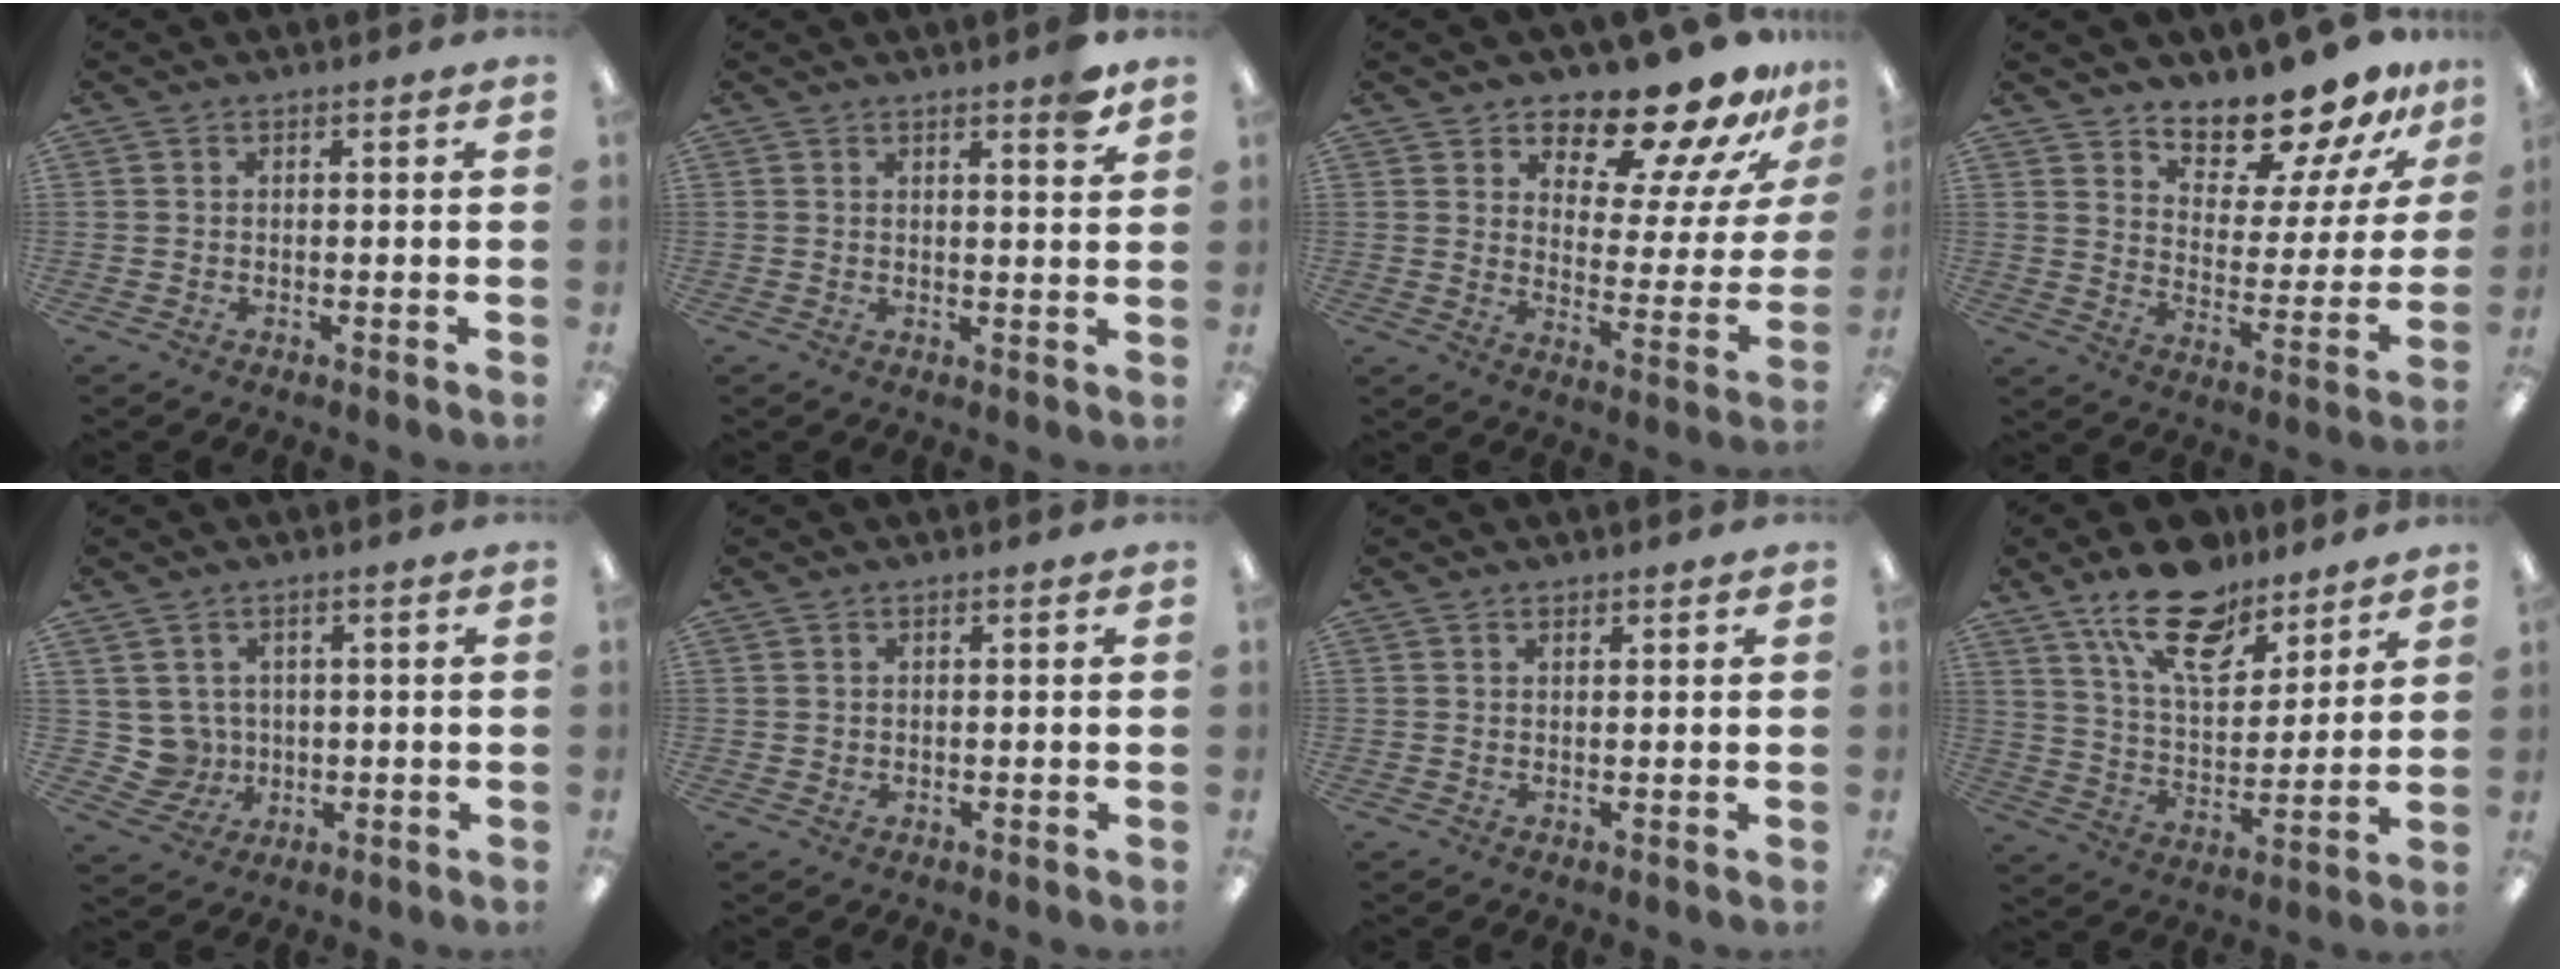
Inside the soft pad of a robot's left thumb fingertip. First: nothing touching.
{"total": 3.9, "force": [2.8, 0.6, 2.6], "torque": [-0.034, -0.015, 0.044]}
{"total": 16.2, "force": [14.2, 4.6, 6.2], "torque": [-0.094, -0.116, 0.236]}
{"total": 14.5, "force": [13.4, 3.8, 4.2], "torque": [-0.077, -0.113, 0.237]}
{"total": 5.3, "force": [1.5, 5.0, 0.7], "torque": [-0.032, -0.002, 0.034]}
{"total": 0.9, "force": [0.6, 0.7, 0.1], "torque": [-0.003, 0.002, 0.011]}
{"total": 0.9, "force": [0.8, 0.3, 0.2], "torque": [-0.005, 0.000, 0.016]}
{"total": 18.2, "force": [13.1, 8.3, 9.6], "torque": [-0.160, -0.066, 0.230]}